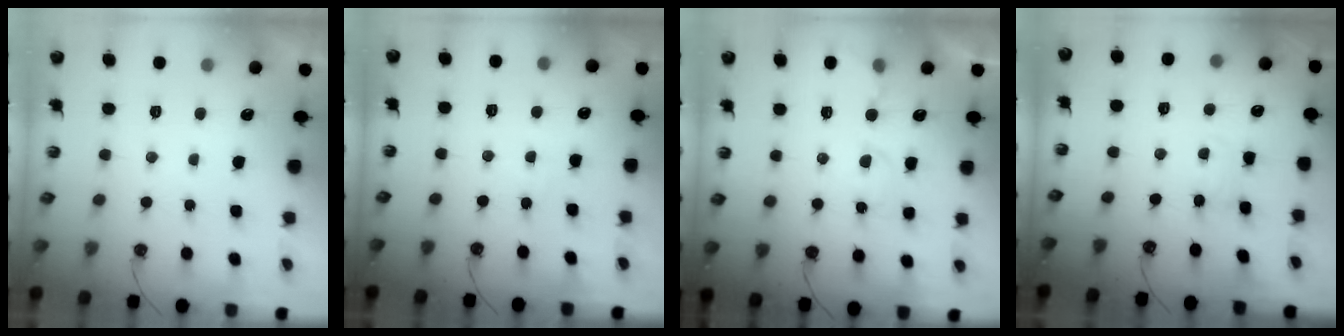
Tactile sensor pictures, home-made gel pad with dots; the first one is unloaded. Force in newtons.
{"total": 0.9, "press": 0.9, "slide": 0.1}
{"total": 3.6, "press": 3.5, "slide": 0.5}
{"total": 1.9, "press": 1.9, "slide": 0.2}